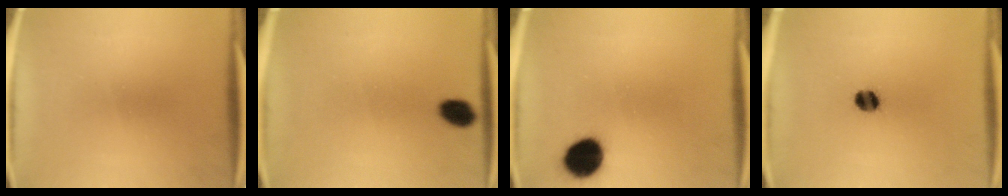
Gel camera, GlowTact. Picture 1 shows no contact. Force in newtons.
{"total": 2.3}
{"total": 9.2}
{"total": 4.4}